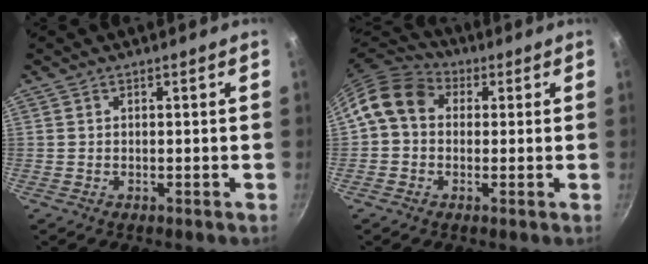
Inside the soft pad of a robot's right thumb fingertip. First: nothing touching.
{"total": 9.7, "force": [1.4, 7.8, 5.5], "torque": [-0.081, 0.023, 0.003]}